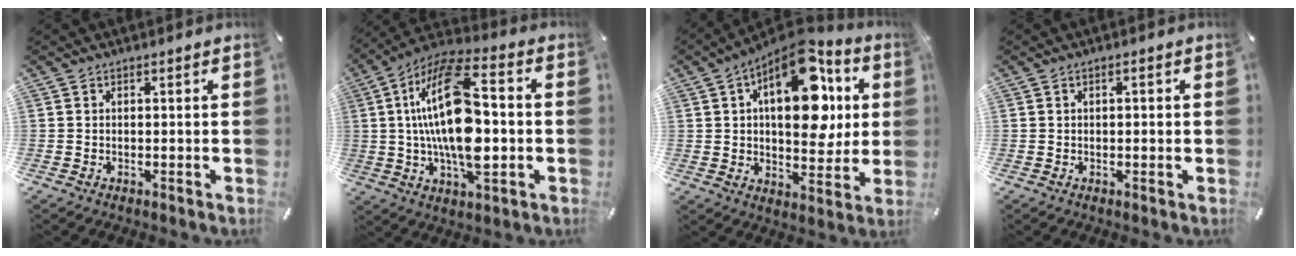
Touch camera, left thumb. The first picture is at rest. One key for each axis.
{"total": 21.5, "fx": 0.5, "fy": 10.2, "fz": 19.0, "tx": -0.376, "ty": -0.006, "tz": 0.004}
{"total": 20.4, "fx": 7.3, "fy": 11.2, "fz": 15.3, "tx": -0.225, "ty": -0.038, "tz": 0.119}
{"total": 1.3, "fx": -0.1, "fy": 0.6, "fz": 1.1, "tx": -0.020, "ty": 0.004, "tz": -0.003}